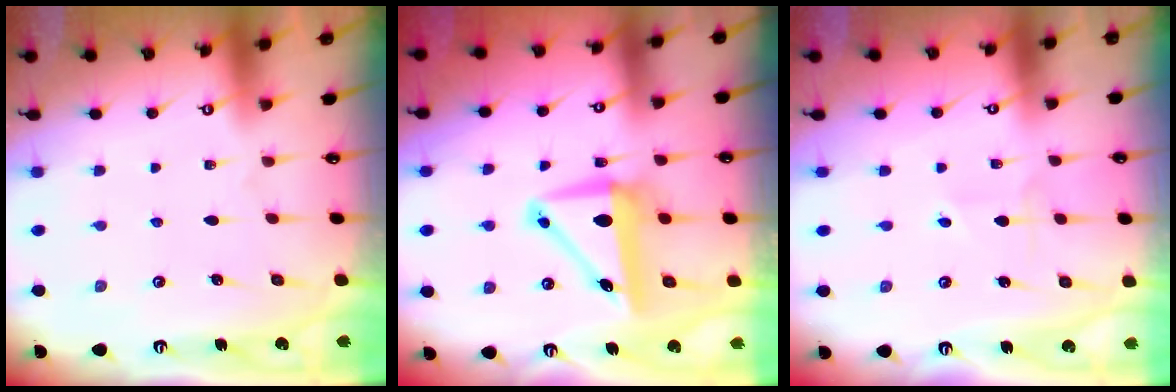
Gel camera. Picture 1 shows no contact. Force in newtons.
{"total": 8.9, "press": 8.3, "slide": 3.1}
{"total": 2.8, "press": 2.8, "slide": 0.3}